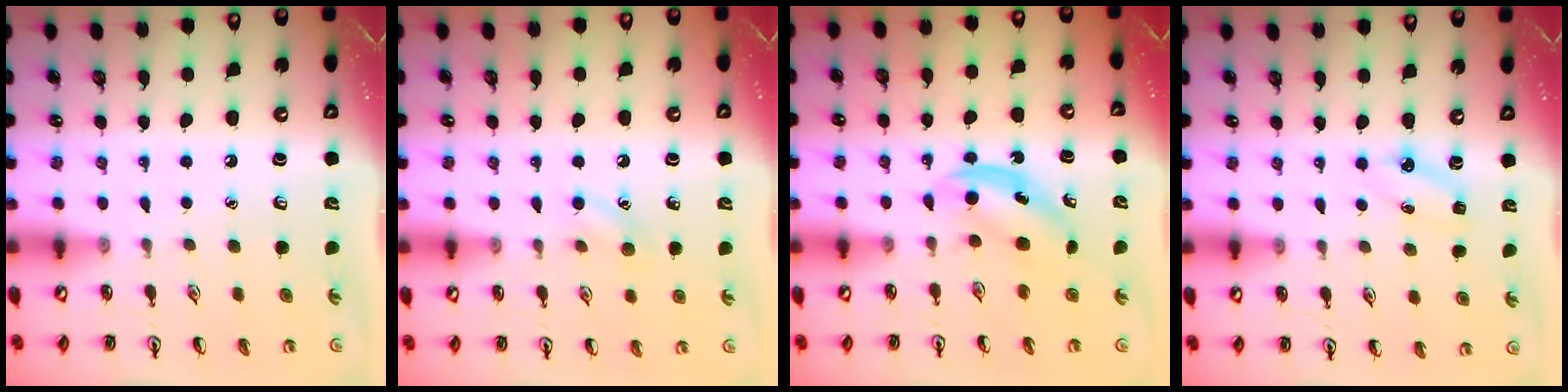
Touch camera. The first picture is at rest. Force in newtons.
{"total": 6.8, "press": 6.4, "slide": 2.2}
{"total": 5.2, "press": 5.2, "slide": 0.6}
{"total": 5.0, "press": 4.8, "slide": 1.6}